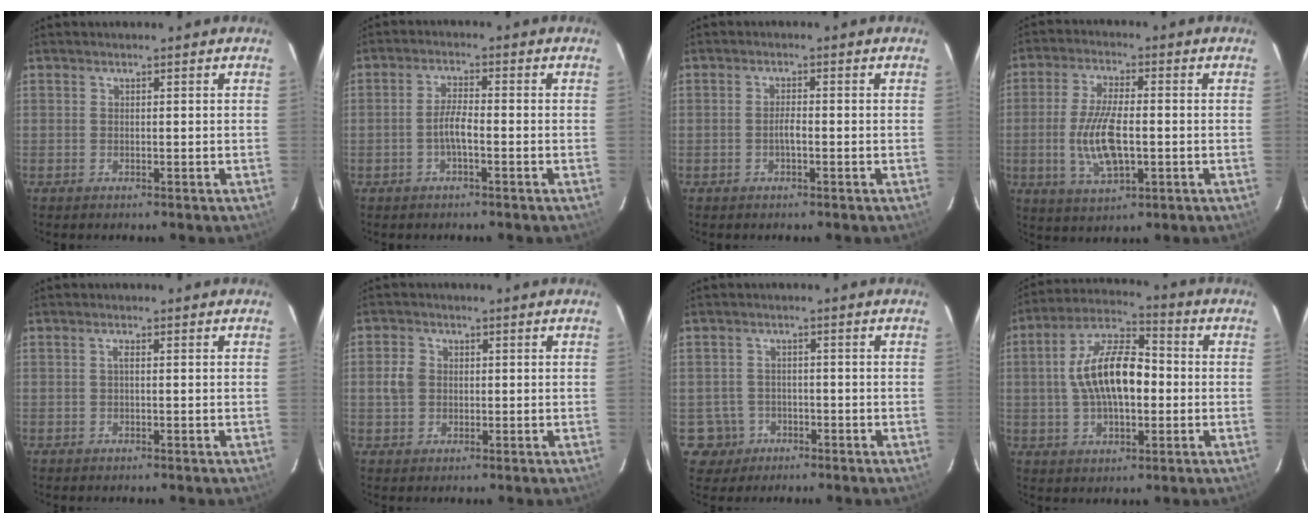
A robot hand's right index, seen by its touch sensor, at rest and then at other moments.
{"total": 3.5, "force": [-1.4, 0.7, 3.1], "torque": [-0.065, 0.004, -0.026]}
{"total": 1.7, "force": [-0.7, 0.4, 1.5], "torque": [-0.028, 0.001, -0.014]}
{"total": 10.9, "force": [-1.7, 4.1, 10.0], "torque": [-0.203, -0.006, -0.030]}
{"total": 0.8, "force": [0.0, 0.1, 0.8], "torque": [-0.016, 0.005, -0.002]}
{"total": 3.9, "force": [-0.1, 3.4, 1.8], "torque": [-0.039, 0.010, 0.000]}
{"total": 4.9, "force": [-1.9, 4.5, 0.0], "torque": [-0.011, 0.020, -0.028]}
{"total": 14.3, "force": [-0.2, 6.7, 12.6], "torque": [-0.235, 0.023, -0.006]}